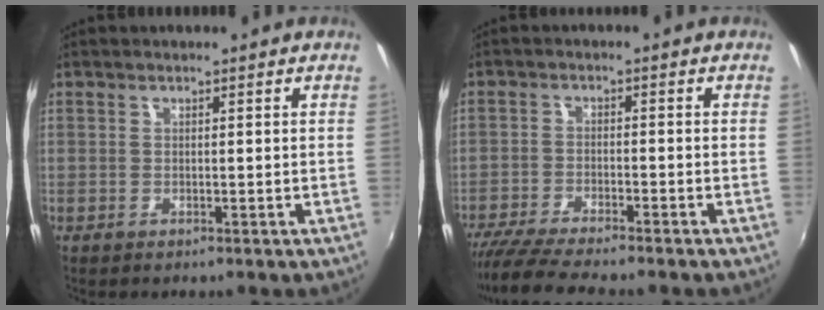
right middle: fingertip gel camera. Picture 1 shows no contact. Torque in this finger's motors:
{"motor_torque": [1.02, -1.12, 0.15, 0.10]}